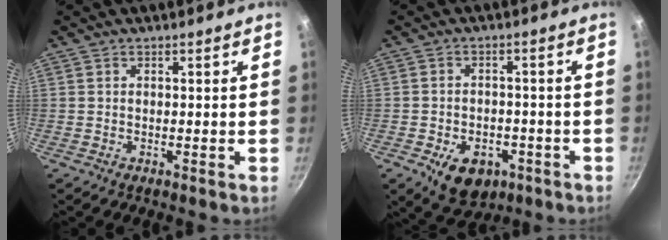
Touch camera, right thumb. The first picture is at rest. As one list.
[{"total": 9.7, "force": [-4.2, 6.6, 5.7], "torque": [-0.057, 0.014, -0.051]}]